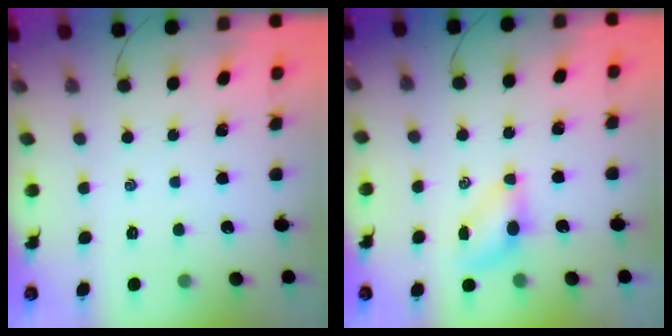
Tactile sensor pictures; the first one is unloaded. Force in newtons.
{"total": 5.1, "press": 5.1, "slide": 0.5}